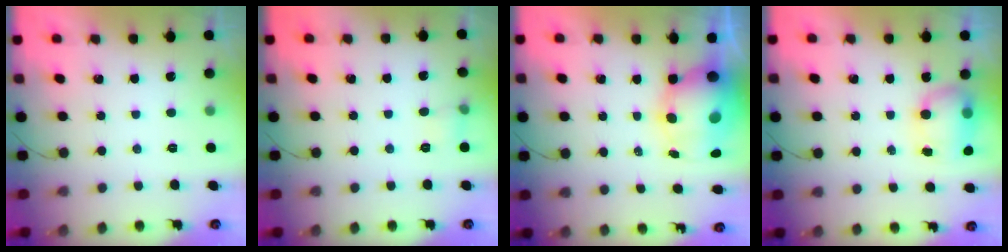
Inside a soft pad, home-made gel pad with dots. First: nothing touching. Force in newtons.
{"total": 4.5, "press": 4.3, "slide": 1.3}
{"total": 10.6, "press": 10.2, "slide": 2.9}
{"total": 7.1, "press": 7.0, "slide": 1.2}